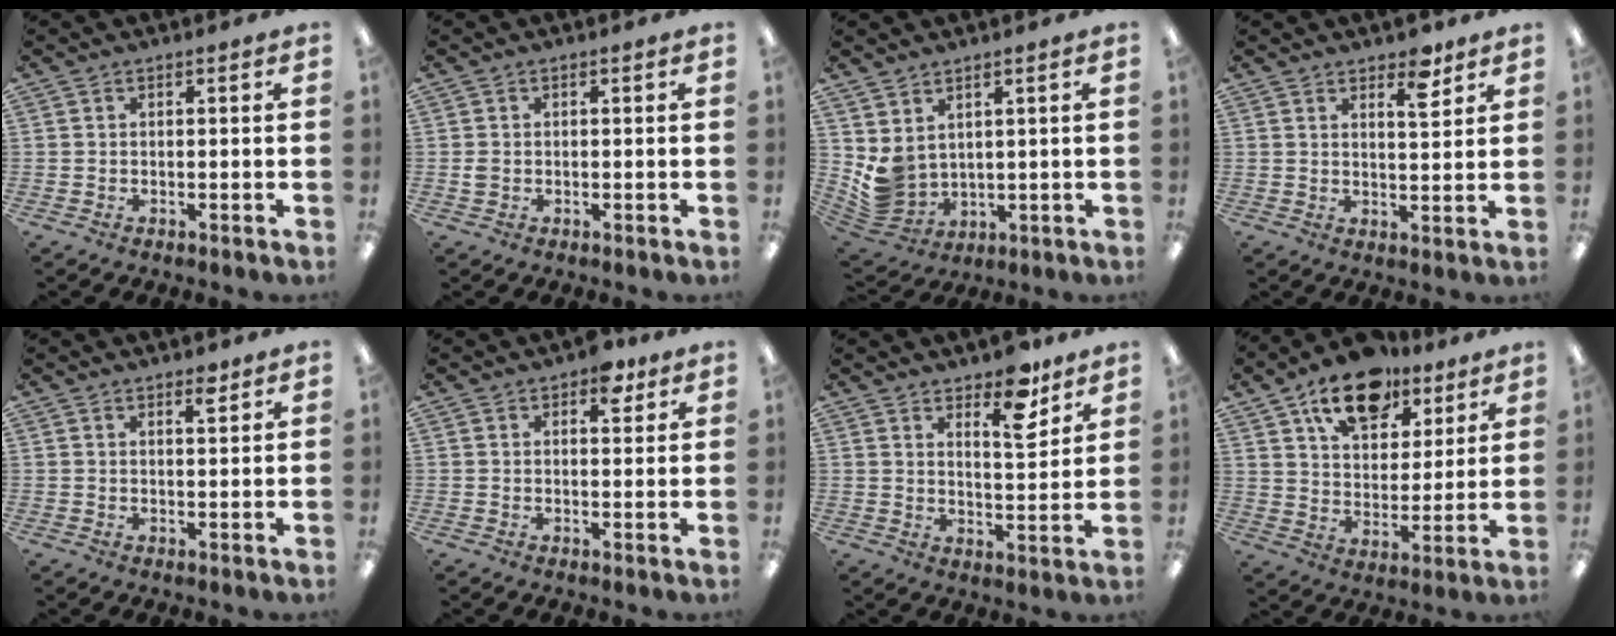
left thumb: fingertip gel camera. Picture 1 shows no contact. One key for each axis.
{"total": 1.5, "fx": 0.0, "fy": 1.2, "fz": 0.9, "tx": -0.011, "ty": 0.001, "tz": -0.003}
{"total": 5.8, "fx": 2.6, "fy": 4.5, "fz": 2.5, "tx": -0.080, "ty": -0.024, "tz": 0.053}
{"total": 6.4, "fx": 4.7, "fy": 2.4, "fz": 3.6, "tx": -0.024, "ty": -0.033, "tz": 0.073}
{"total": 2.7, "fx": 2.1, "fy": 0.7, "fz": 1.4, "tx": -0.016, "ty": -0.006, "tz": 0.035}
{"total": 5.1, "fx": 3.1, "fy": 2.7, "fz": 3.1, "tx": -0.027, "ty": -0.009, "tz": 0.048}
{"total": 10.8, "fx": 7.8, "fy": 4.3, "fz": 6.0, "tx": -0.060, "ty": -0.053, "tz": 0.129}
{"total": 15.4, "fx": 10.4, "fy": 8.6, "fz": 7.4, "tx": -0.107, "ty": -0.053, "tz": 0.184}